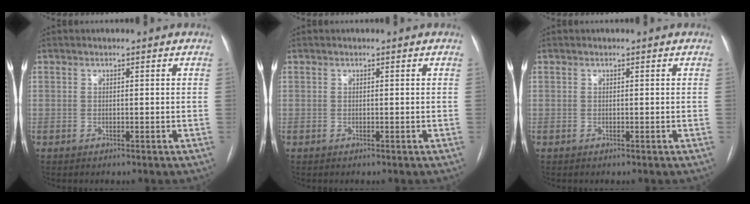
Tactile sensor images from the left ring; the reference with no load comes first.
{"total": 0.0}
{"total": 0.0}